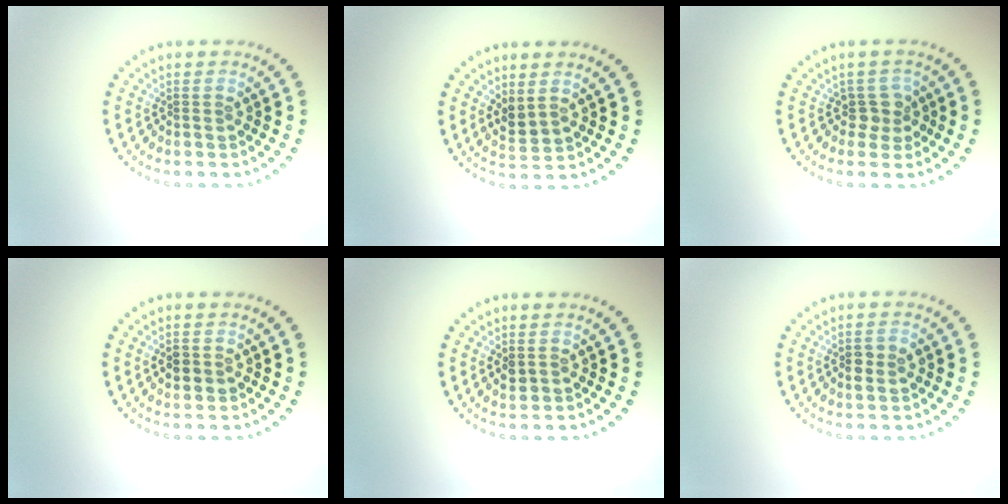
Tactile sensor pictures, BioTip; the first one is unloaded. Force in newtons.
{"total": 1.7, "press": 1.4, "slide": 0.9}
{"total": 1.7, "press": 1.4, "slide": 1.0}
{"total": 1.2, "press": 1.2, "slide": 0.1}
{"total": 1.1, "press": 1.1, "slide": 0.1}
{"total": 1.7, "press": 1.7, "slide": 0.4}